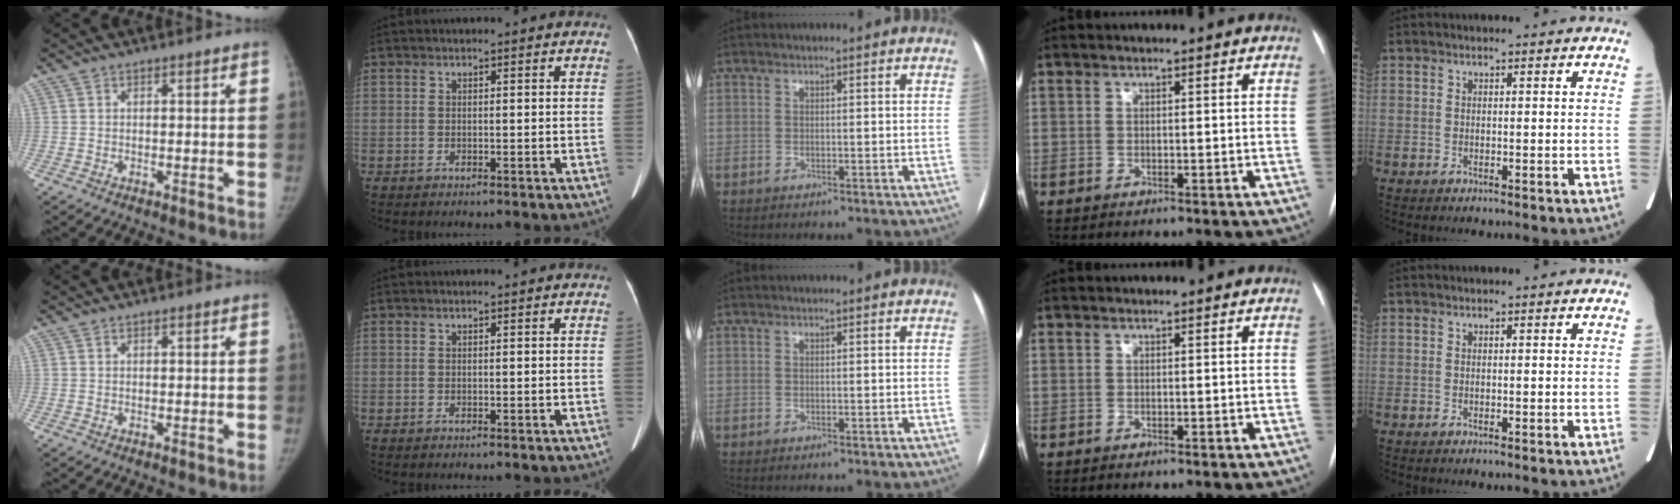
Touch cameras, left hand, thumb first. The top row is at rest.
{}